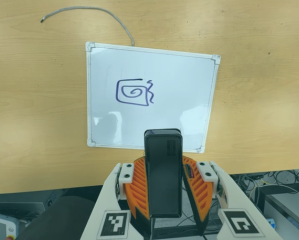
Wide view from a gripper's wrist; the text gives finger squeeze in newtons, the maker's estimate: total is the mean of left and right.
{"total": 6.0, "left": 4.8, "right": 7.2}